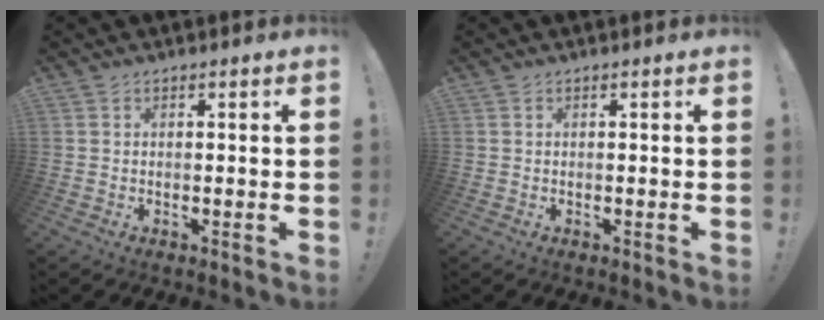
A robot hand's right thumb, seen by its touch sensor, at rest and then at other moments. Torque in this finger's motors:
{"motor_torque": [0.01, 0.01, 0.00, 0.00, 0.00]}